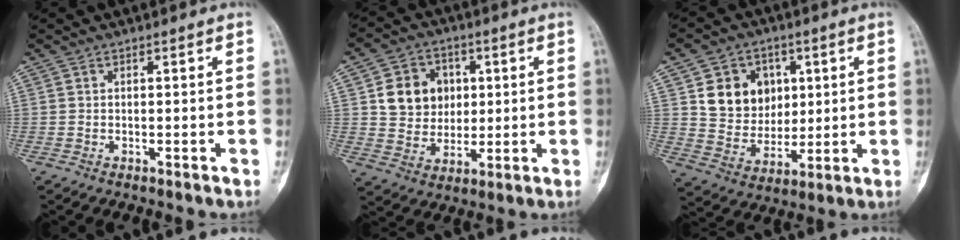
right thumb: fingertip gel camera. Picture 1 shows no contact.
{"total": 11.1, "force": [2.4, 9.6, 5.0], "torque": [-0.040, -0.004, 0.045]}
{"total": 12.4, "force": [3.7, 10.5, 5.5], "torque": [-0.045, -0.014, 0.076]}